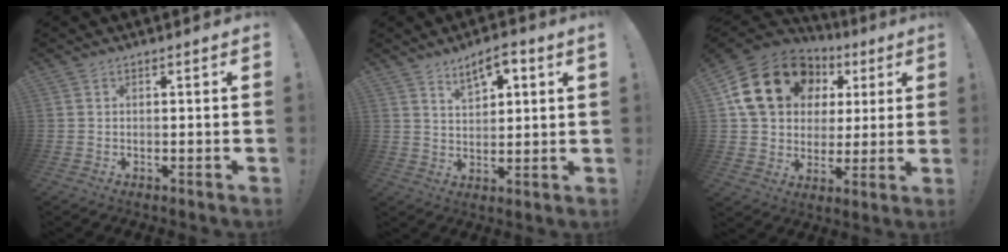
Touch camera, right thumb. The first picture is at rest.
{"total": 6.9, "force": [4.5, 2.5, 4.6], "torque": [-0.066, -0.020, 0.077]}
{"total": 20.6, "force": [8.6, 15.4, 10.6], "torque": [-0.171, -0.018, 0.181]}